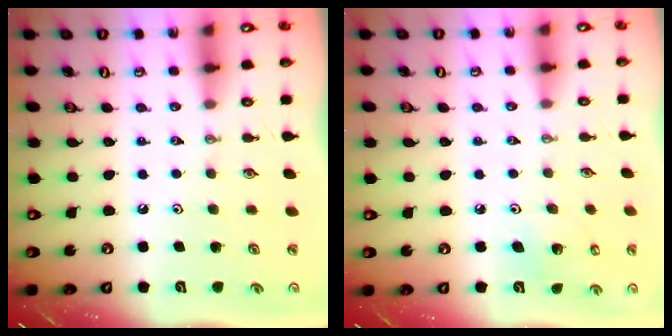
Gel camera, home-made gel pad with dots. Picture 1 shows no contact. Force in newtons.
{"total": 5.3, "press": 4.8, "slide": 2.3}